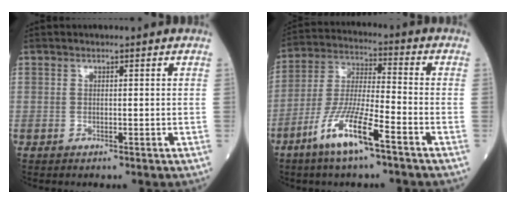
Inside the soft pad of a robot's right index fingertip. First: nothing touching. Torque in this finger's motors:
{"motor_torque": [1.11, -1.03, 0.23, 0.14]}